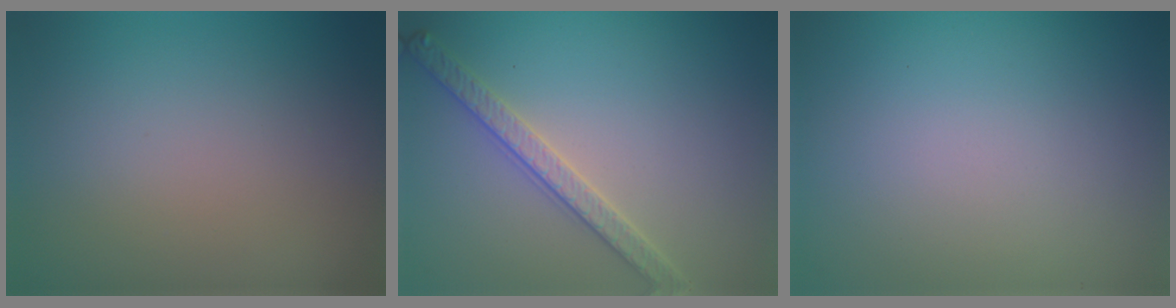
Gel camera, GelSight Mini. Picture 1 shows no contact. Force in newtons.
{"total": 3.0, "press": 2.9, "slide": 0.7}
{"total": 0.0}